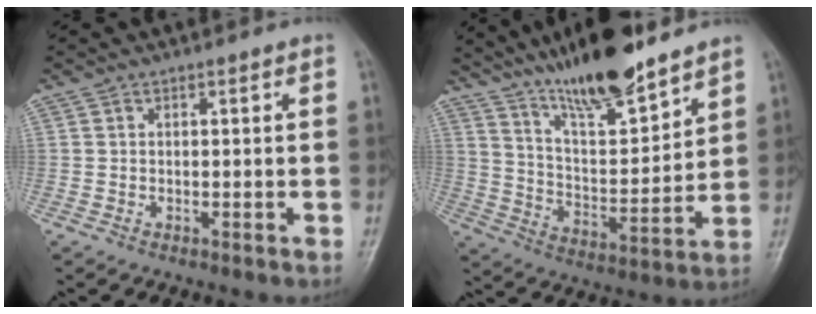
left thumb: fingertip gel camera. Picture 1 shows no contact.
{"total": 16.9, "force": [13.1, 3.8, 9.8], "torque": [-0.144, -0.073, 0.233]}